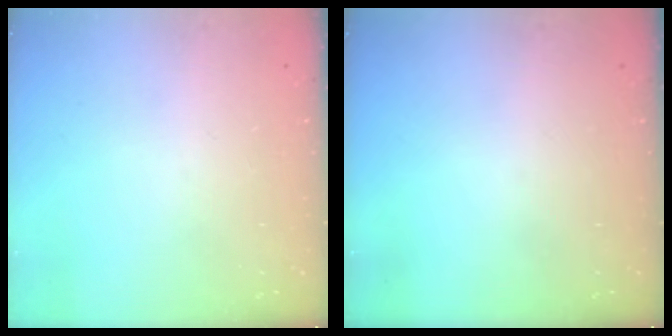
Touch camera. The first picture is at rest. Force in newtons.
{"total": 0.0}